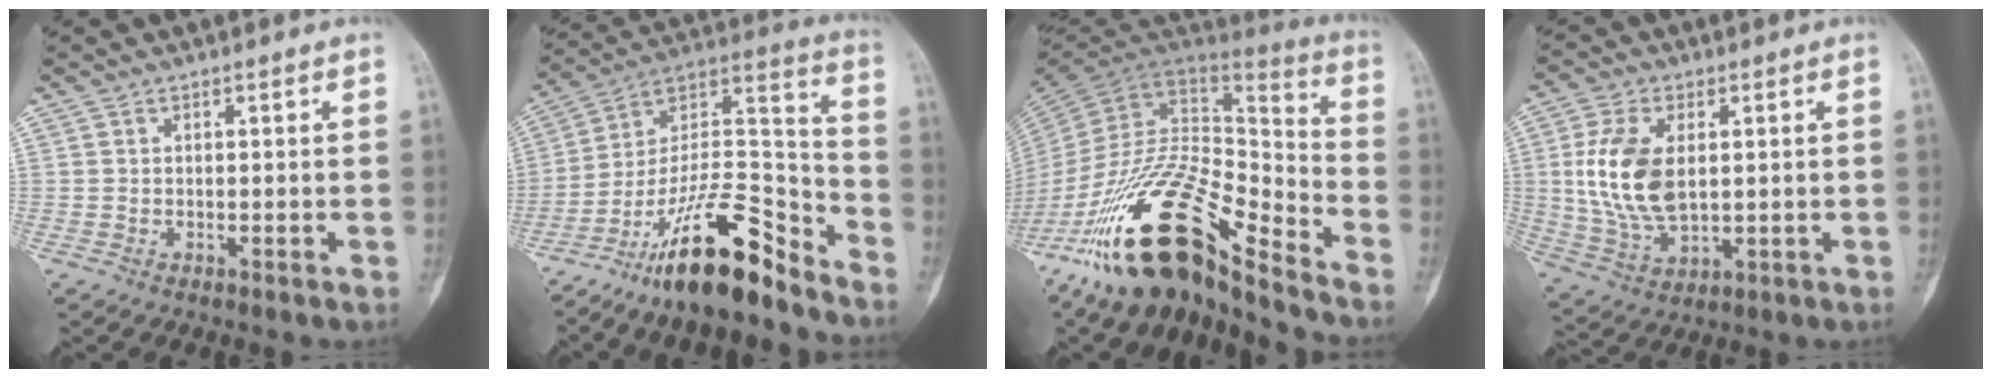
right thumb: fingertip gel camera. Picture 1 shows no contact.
{"total": 20.9, "force": [-15.3, 5.9, 12.9], "torque": [-0.206, 0.110, -0.266]}
{"total": 25.8, "force": [-17.4, 8.8, 16.9], "torque": [-0.318, 0.072, -0.308]}
{"total": 13.2, "force": [1.4, 7.5, 10.8], "torque": [-0.218, -0.009, 0.035]}